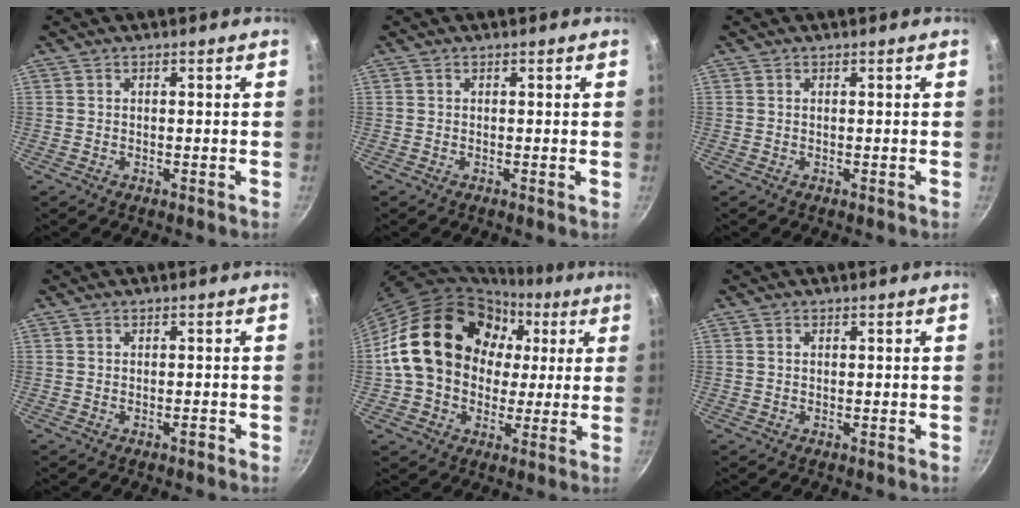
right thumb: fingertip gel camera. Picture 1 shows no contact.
{"total": 0.0}
{"total": 0.0}
{"total": 0.8, "force": [-0.5, 0.2, 0.5], "torque": [-0.006, 0.007, -0.009]}
{"total": 21.5, "force": [3.2, 17.3, 12.3], "torque": [-0.185, 0.036, 0.053]}
{"total": 0.5, "force": [0.1, 0.4, 0.3], "torque": [-0.005, 0.002, 0.002]}